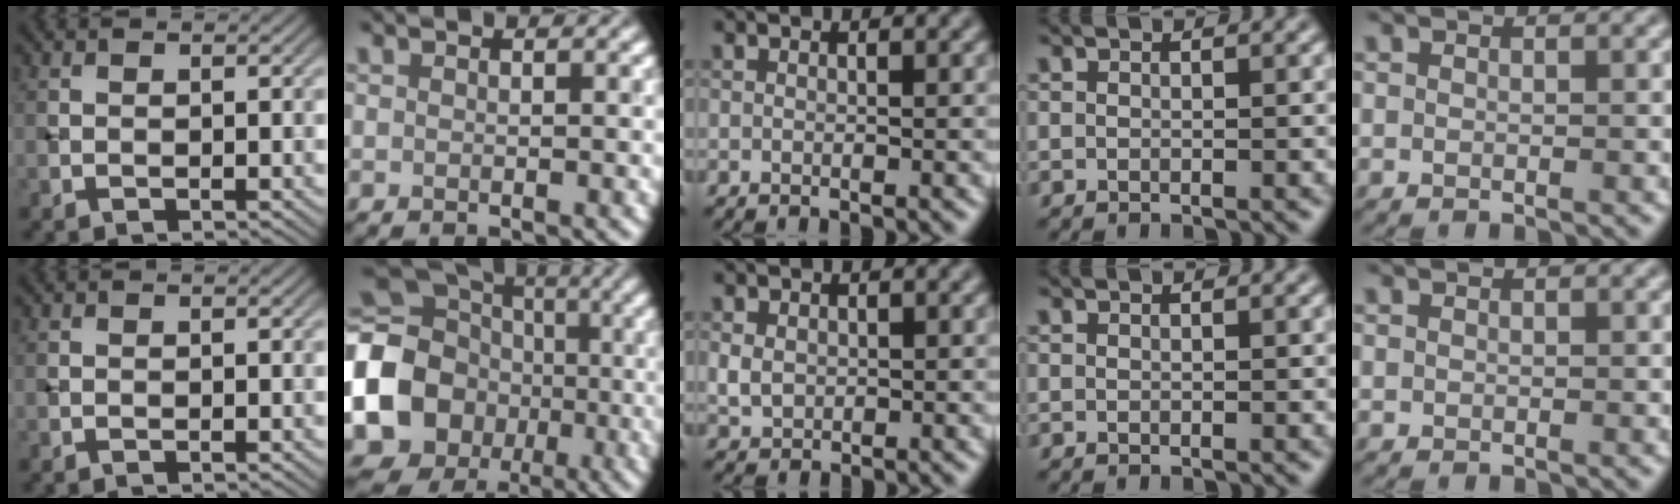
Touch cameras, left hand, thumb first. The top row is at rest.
{"index": {"total": 18.7, "force": [-2.5, 16.7, 8.1], "torque": [-0.180, -0.022, -0.086]}, "middle": {"total": 1.6, "force": [0.2, 1.3, 0.8], "torque": [-0.020, -0.001, 0.005]}}